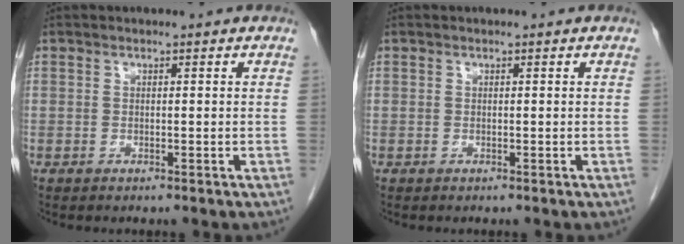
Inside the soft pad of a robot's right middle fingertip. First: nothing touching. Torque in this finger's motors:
{"motor_torque": [-0.19, 0.31, 0.01, 0.01]}